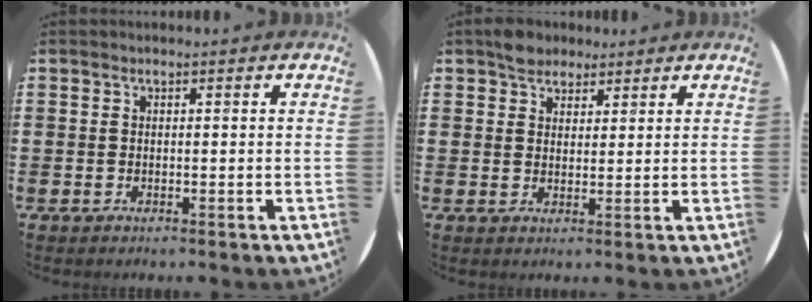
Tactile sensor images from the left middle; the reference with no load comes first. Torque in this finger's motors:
{"motor_torque": [0.71, -0.61, 0.10, 0.04]}